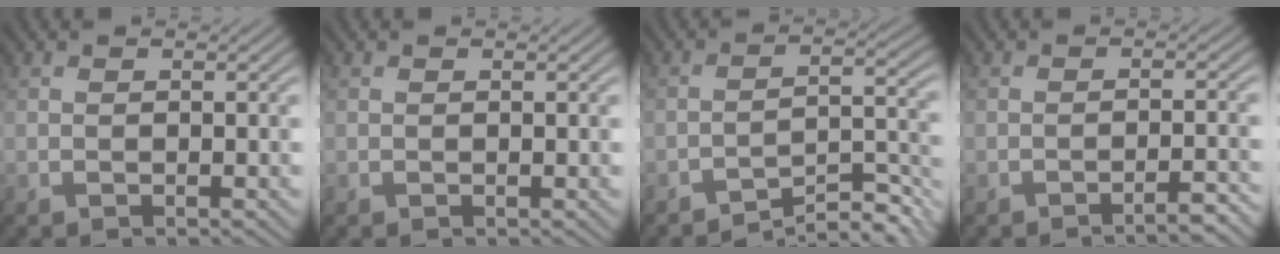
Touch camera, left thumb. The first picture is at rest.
{"total": 0.0}
{"total": 6.2, "force": [-4.9, 1.1, 3.6], "torque": [-0.052, 0.007, -0.079]}
{"total": 2.8, "force": [-2.2, 0.2, 1.7], "torque": [-0.020, 0.009, -0.041]}